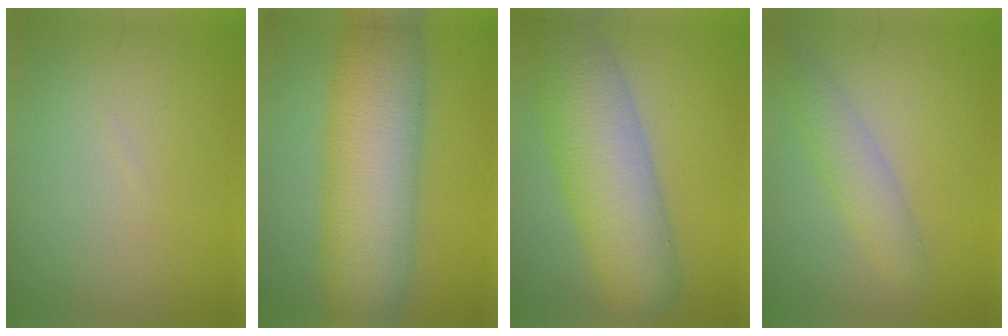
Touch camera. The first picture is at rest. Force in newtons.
{"total": 11.2, "press": 11.2, "slide": 0.2}
{"total": 9.6, "press": 9.6, "slide": 0.4}
{"total": 3.0, "press": 2.9, "slide": 0.2}